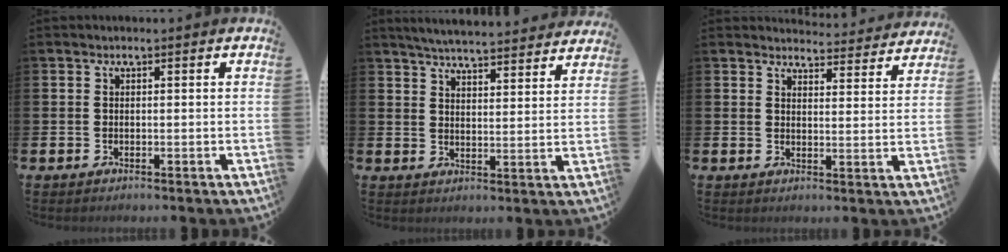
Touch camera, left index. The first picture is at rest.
{"total": 5.5, "force": [5.4, 0.2, 1.0], "torque": [-0.031, -0.038, 0.095]}
{"total": 4.2, "force": [4.2, 0.5, 0.0], "torque": [-0.001, -0.033, 0.074]}